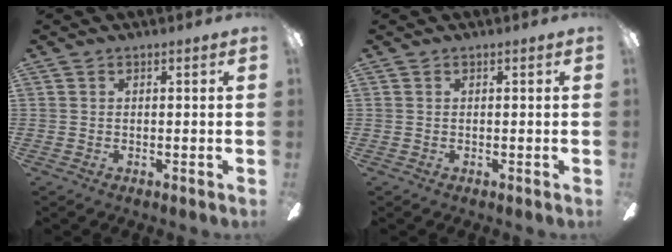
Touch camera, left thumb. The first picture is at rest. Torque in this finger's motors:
{"motor_torque": [0.00, 0.00, 0.00, 0.00, 0.00]}